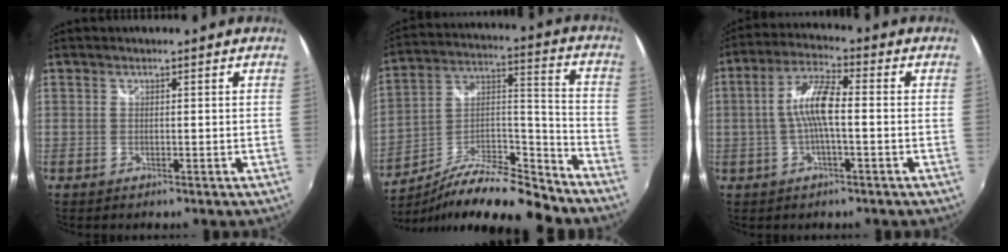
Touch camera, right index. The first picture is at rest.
{"total": 16.7, "force": [-13.4, 3.2, 9.3], "torque": [-0.168, 0.010, -0.236]}
{"total": 8.0, "force": [-0.8, 1.7, 7.8], "torque": [-0.162, 0.014, -0.015]}